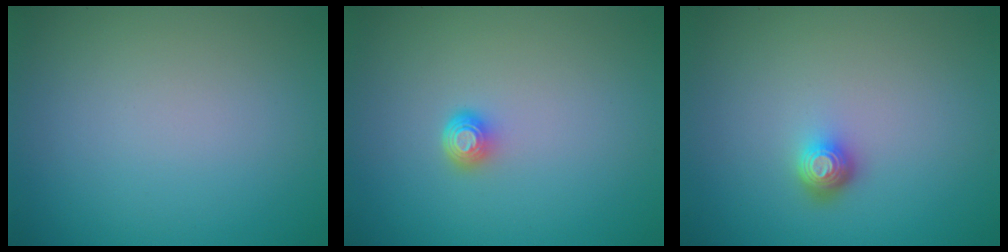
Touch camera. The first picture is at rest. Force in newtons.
{"total": 1.5, "press": 1.1, "slide": 1.1}
{"total": 1.8, "press": 1.3, "slide": 1.2}